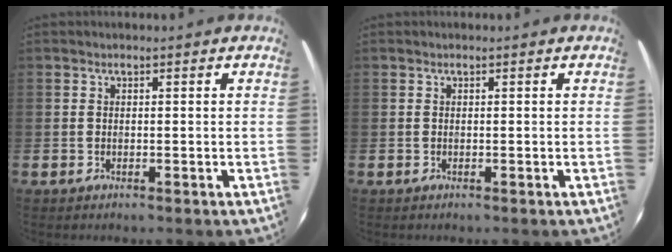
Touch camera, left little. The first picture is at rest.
{"total": 0.0}